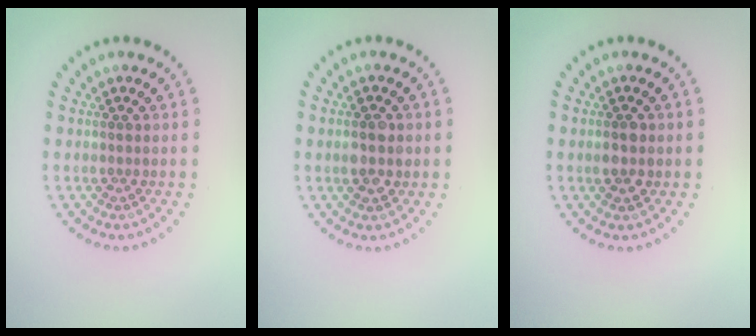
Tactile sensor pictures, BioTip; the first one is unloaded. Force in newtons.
{"total": 2.8, "press": 2.8, "slide": 0.2}
{"total": 2.3, "press": 2.3, "slide": 0.1}